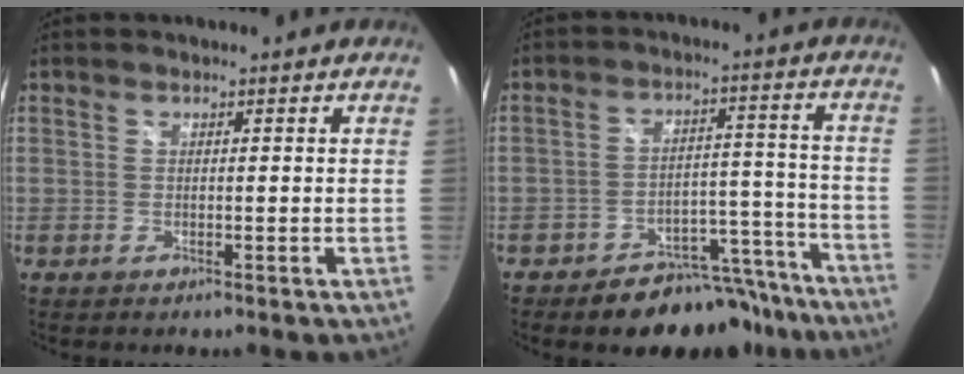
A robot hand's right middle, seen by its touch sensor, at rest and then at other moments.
{"total": 12.5, "force": [-10.6, 6.1, 2.8], "torque": [-0.038, 0.045, -0.128]}